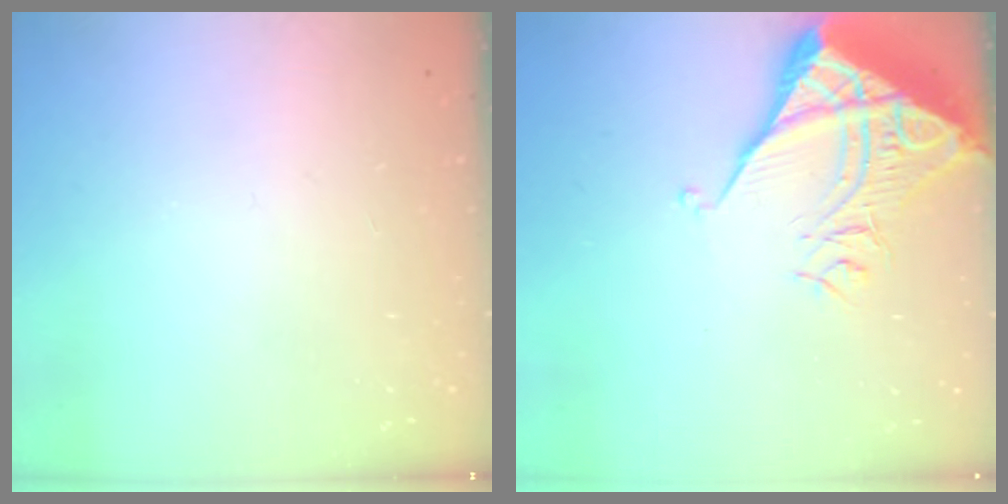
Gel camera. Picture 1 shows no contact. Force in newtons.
{"total": 10.6, "press": 10.6, "slide": 1.1}